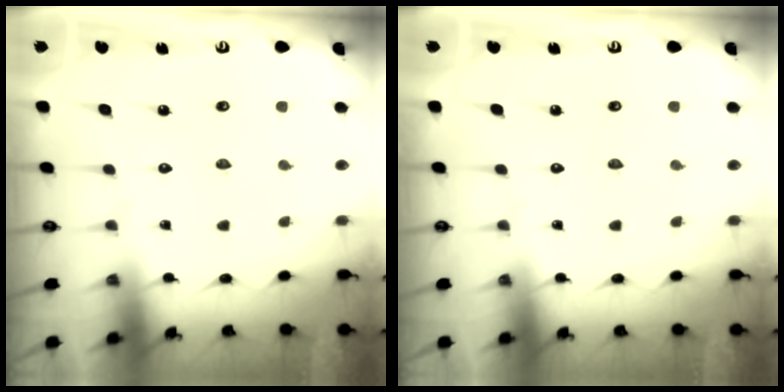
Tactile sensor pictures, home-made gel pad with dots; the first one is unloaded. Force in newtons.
{"total": 0.0}